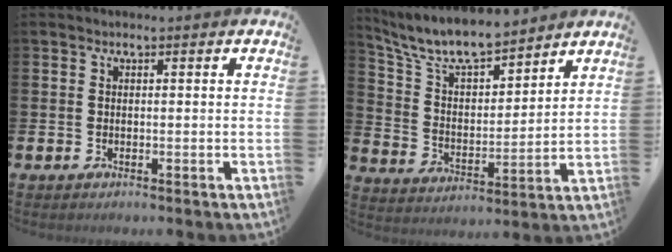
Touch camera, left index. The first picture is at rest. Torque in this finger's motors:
{"motor_torque": [0.46, -0.71, 0.66, 0.21]}